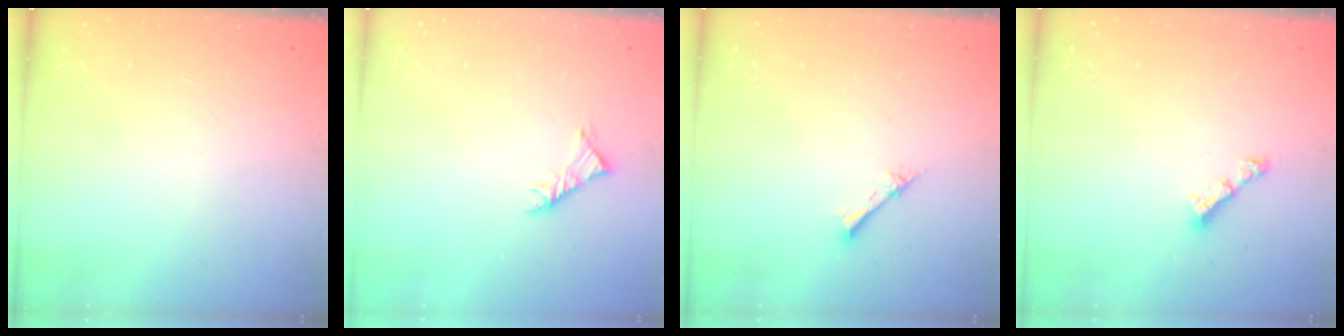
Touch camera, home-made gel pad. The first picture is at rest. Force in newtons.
{"total": 2.9, "press": 2.8, "slide": 0.8}
{"total": 2.3, "press": 2.3, "slide": 0.3}
{"total": 3.8, "press": 3.8, "slide": 0.2}